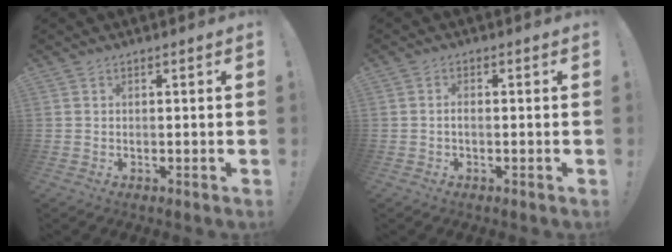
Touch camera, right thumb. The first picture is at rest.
{"total": 1.6, "force": [-0.7, 0.5, 1.4], "torque": [-0.027, 0.005, -0.011]}